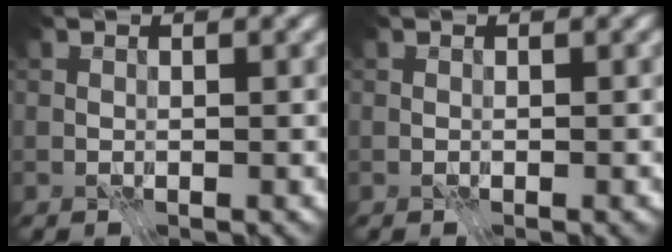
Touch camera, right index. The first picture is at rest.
{"total": 0.0}